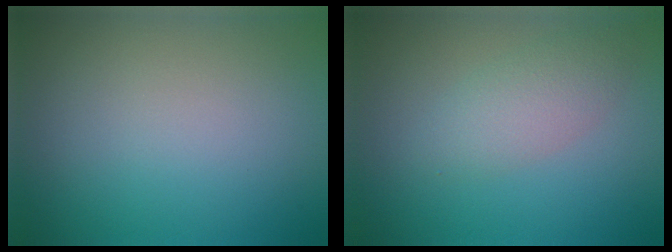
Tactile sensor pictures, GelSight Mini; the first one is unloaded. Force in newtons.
{"total": 2.8, "press": 2.8, "slide": 0.1}